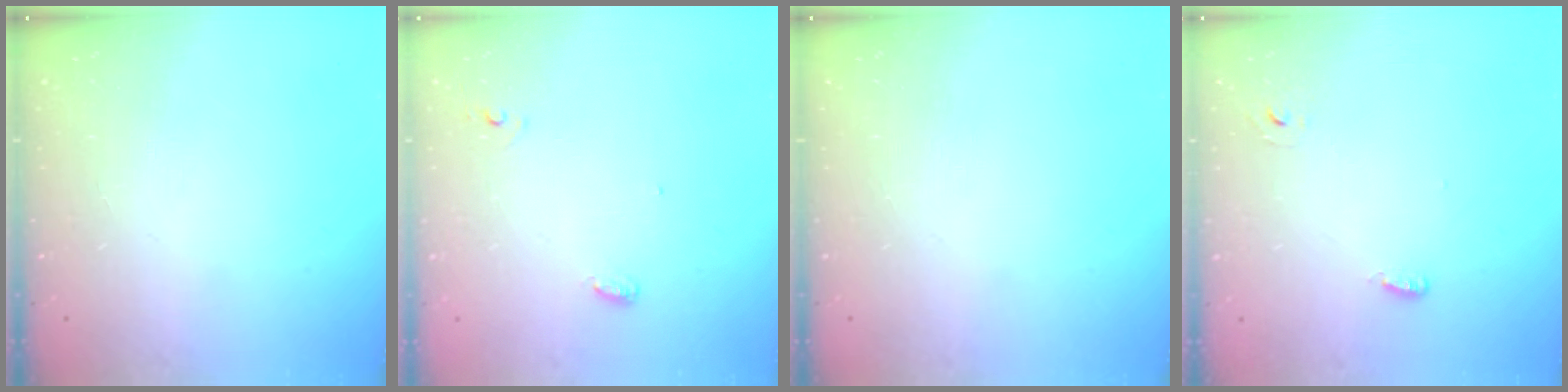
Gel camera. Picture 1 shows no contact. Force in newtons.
{"total": 4.5, "press": 4.5, "slide": 0.4}
{"total": 0.0}
{"total": 2.6, "press": 2.5, "slide": 0.6}